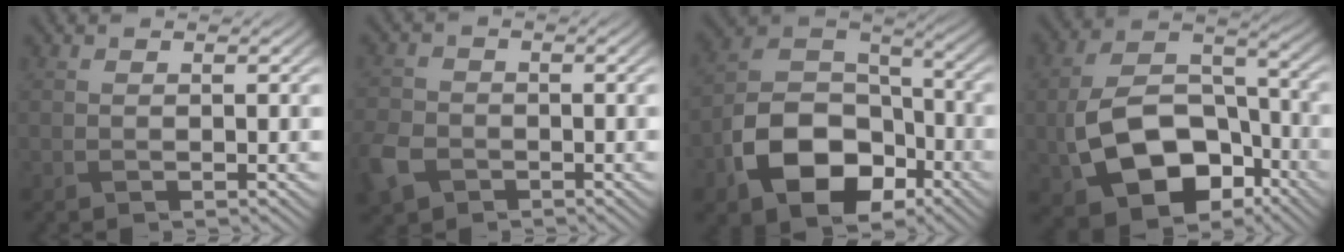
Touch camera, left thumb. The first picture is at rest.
{"total": 5.3, "force": [-2.7, 3.8, 2.5], "torque": [-0.074, -0.010, -0.063]}
{"total": 12.8, "force": [-5.7, 8.5, 7.8], "torque": [-0.163, -0.022, -0.115]}
{"total": 14.0, "force": [-4.8, 9.2, 9.4], "torque": [-0.196, -0.030, -0.082]}